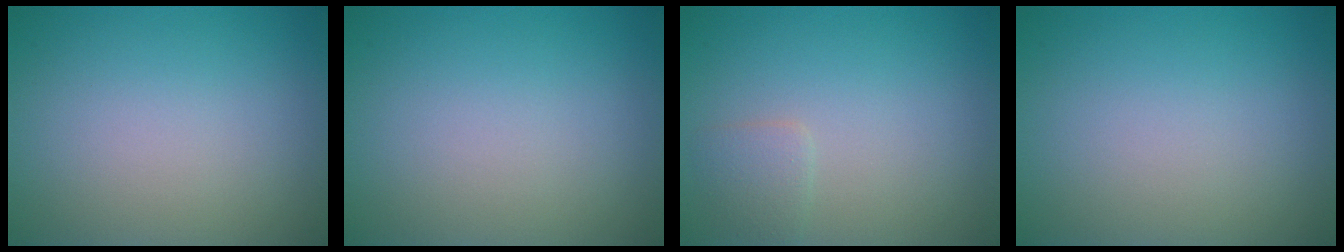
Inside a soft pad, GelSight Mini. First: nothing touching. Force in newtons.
{"total": 0.0}
{"total": 1.3, "press": 1.3, "slide": 0.0}
{"total": 0.0}